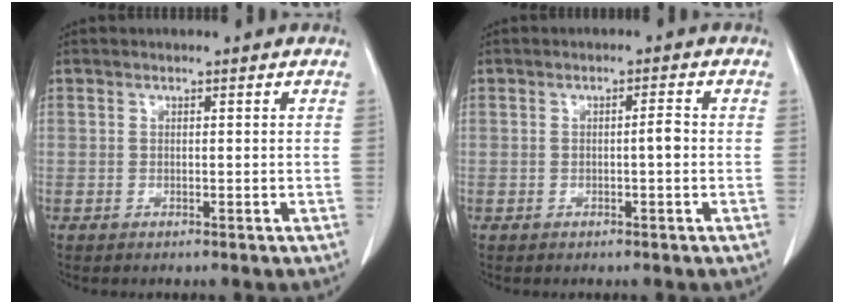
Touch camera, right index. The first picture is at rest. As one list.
[{"total": 1.7, "force": [-0.2, 0.1, 1.7], "torque": [-0.027, 0.002, -0.003]}]